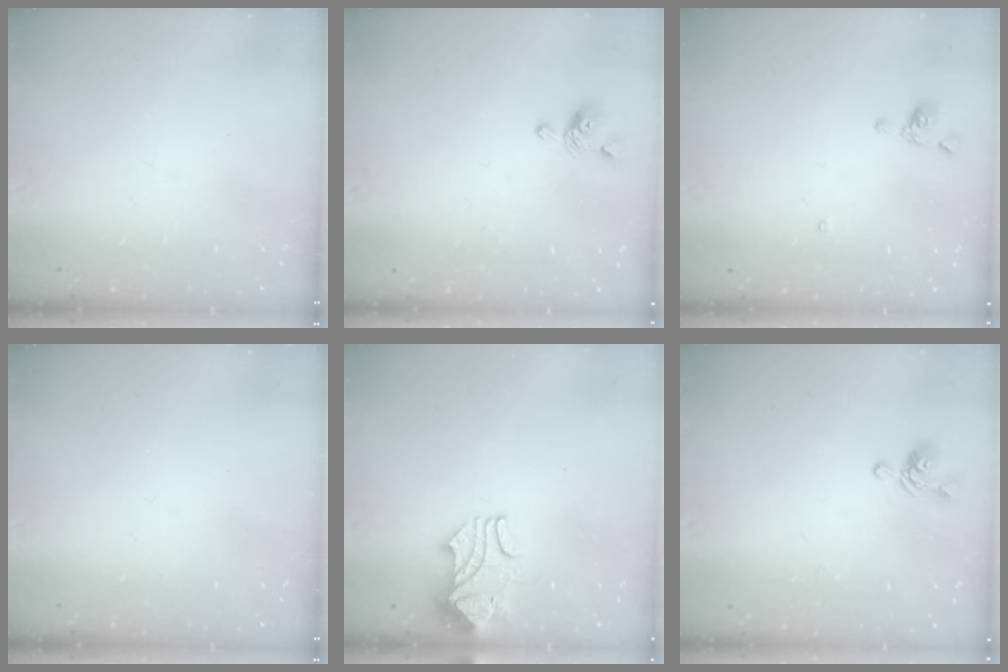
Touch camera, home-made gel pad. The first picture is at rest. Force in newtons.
{"total": 1.7, "press": 1.6, "slide": 0.6}
{"total": 1.1, "press": 1.1, "slide": 0.3}
{"total": 0.0}
{"total": 2.4, "press": 2.2, "slide": 1.0}
{"total": 2.8, "press": 2.7, "slide": 0.7}